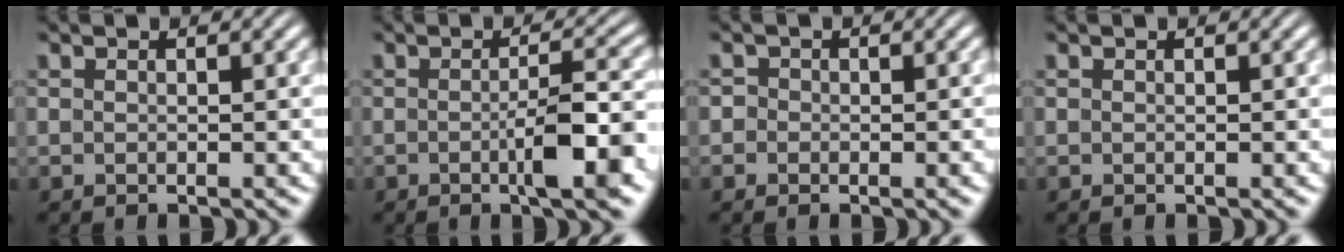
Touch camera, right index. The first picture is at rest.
{"total": 4.5, "force": [-1.4, 0.7, 4.2], "torque": [-0.060, 0.005, -0.031]}
{"total": 1.3, "force": [-0.5, 1.2, 0.1], "torque": [0.000, -0.001, -0.014]}
{"total": 0.0}